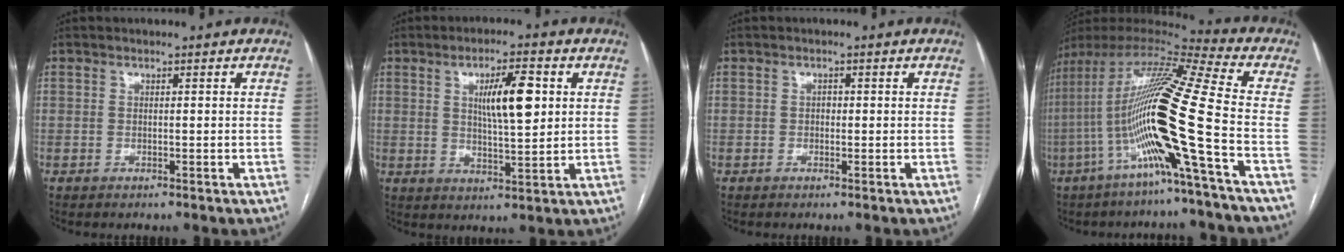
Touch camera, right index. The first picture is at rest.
{"total": 8.3, "force": [2.2, 1.7, 7.9], "torque": [-0.131, 0.004, 0.041]}
{"total": 0.8, "force": [-0.1, 0.7, 0.5], "torque": [-0.005, 0.002, -0.003]}
{"total": 20.1, "force": [-5.6, -1.2, 19.3], "torque": [-0.386, -0.008, -0.120]}